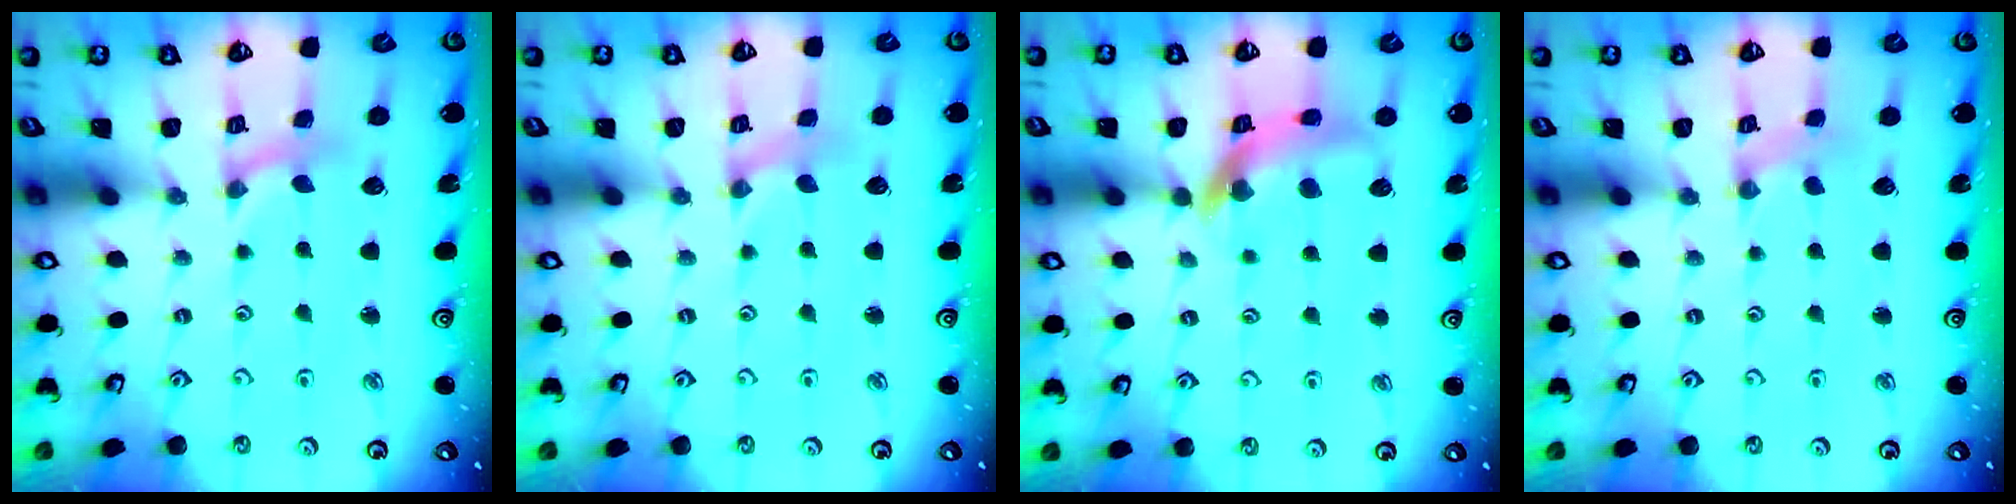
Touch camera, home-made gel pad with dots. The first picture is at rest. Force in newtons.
{"total": 0.0}
{"total": 12.0, "press": 11.9, "slide": 1.6}
{"total": 0.0}